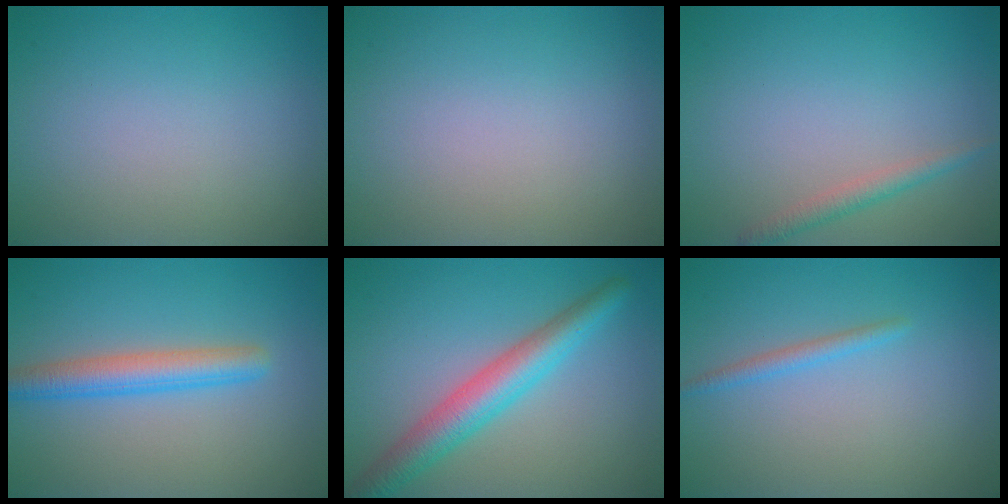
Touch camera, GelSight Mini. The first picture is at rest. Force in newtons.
{"total": 0.0}
{"total": 1.6, "press": 1.6, "slide": 0.0}
{"total": 3.7, "press": 3.7, "slide": 0.1}
{"total": 5.1, "press": 5.1, "slide": 0.1}
{"total": 1.3, "press": 1.3, "slide": 0.0}